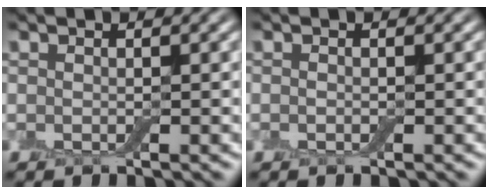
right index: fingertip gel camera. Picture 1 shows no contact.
{"total": 0.0}